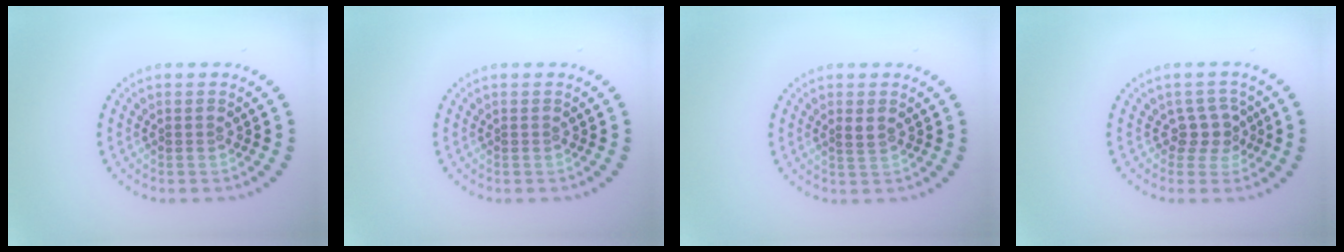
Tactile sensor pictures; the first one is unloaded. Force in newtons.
{"total": 0.0}
{"total": 1.0, "press": 0.9, "slide": 0.4}
{"total": 2.2, "press": 1.7, "slide": 1.4}